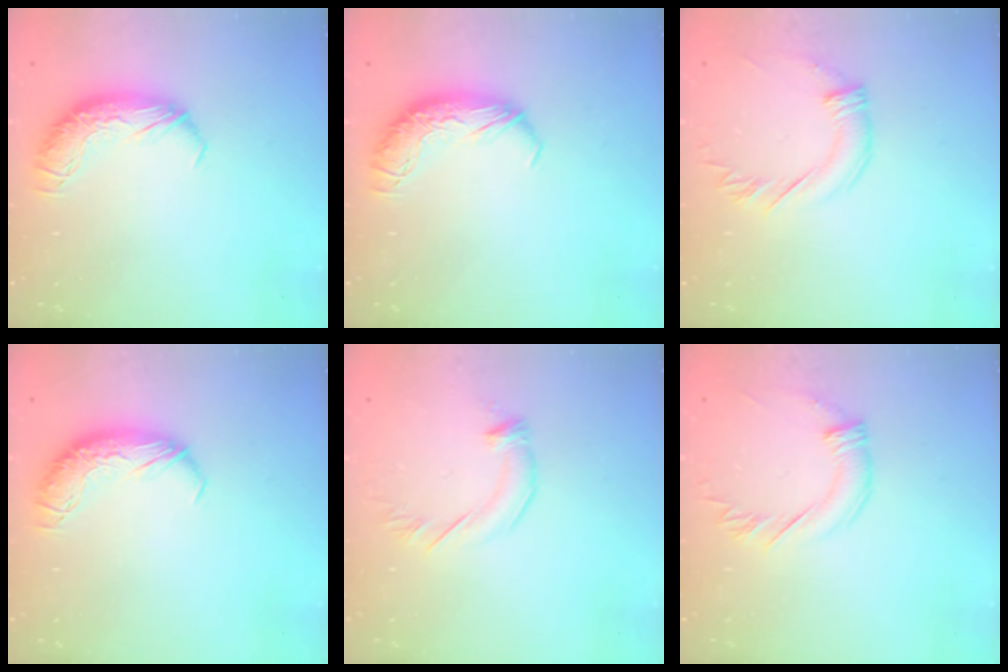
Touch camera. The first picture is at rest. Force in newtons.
{"total": 0.0}
{"total": 2.1, "press": 1.8, "slide": 1.0}
{"total": 0.0}
{"total": 2.9, "press": 2.9, "slide": 0.5}
{"total": 2.1, "press": 1.8, "slide": 1.0}